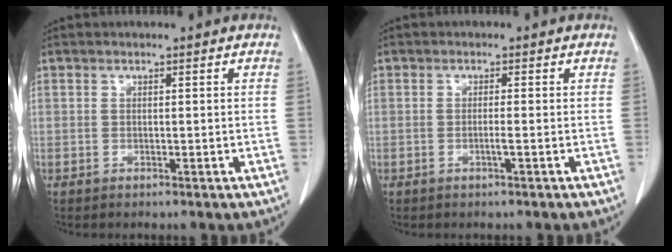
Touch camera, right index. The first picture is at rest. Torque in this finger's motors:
{"motor_torque": [-0.02, -0.05, -0.04, 0.00]}